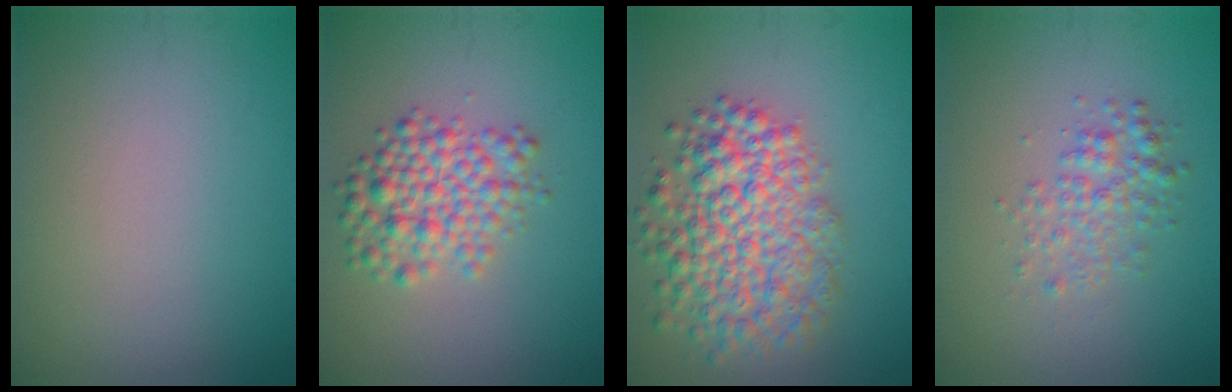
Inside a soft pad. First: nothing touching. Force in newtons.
{"total": 4.4, "press": 4.3, "slide": 0.2}
{"total": 7.3, "press": 7.3, "slide": 0.3}
{"total": 2.5, "press": 2.5, "slide": 0.0}